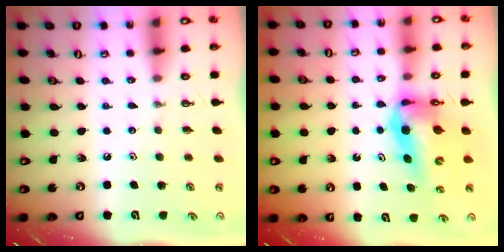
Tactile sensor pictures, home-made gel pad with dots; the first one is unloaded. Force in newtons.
{"total": 10.4, "press": 9.8, "slide": 3.4}